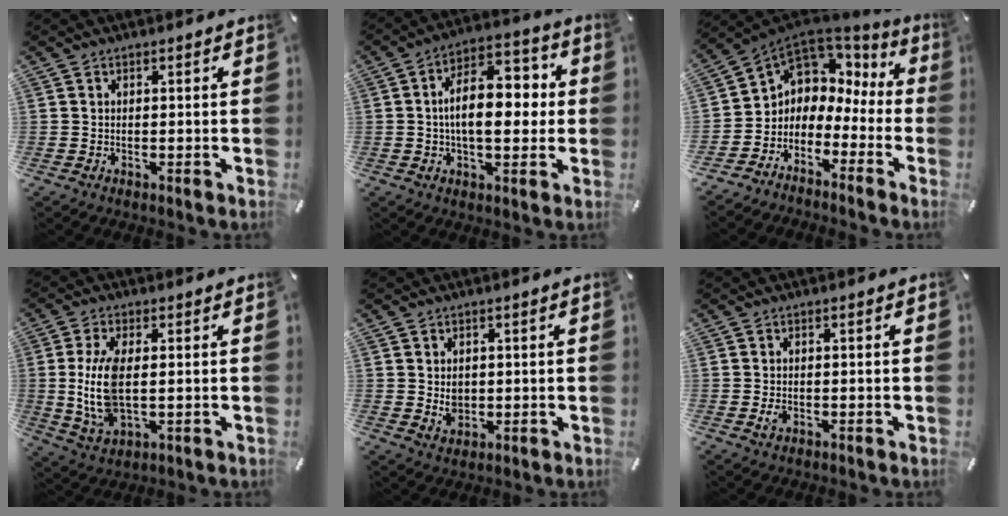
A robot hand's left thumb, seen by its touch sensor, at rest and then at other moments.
{"total": 13.1, "force": [0.2, 7.3, 10.9], "torque": [-0.163, 0.006, 0.000]}
{"total": 4.6, "force": [-0.1, 4.6, -0.4], "torque": [-0.013, -0.024, 0.000]}
{"total": 10.8, "force": [0.7, 5.0, 9.5], "torque": [-0.225, -0.016, 0.008]}
{"total": 3.8, "force": [0.6, 3.2, 1.9], "torque": [-0.015, -0.005, 0.009]}
{"total": 1.6, "force": [-0.4, 0.8, 1.3], "torque": [-0.031, -0.002, -0.009]}